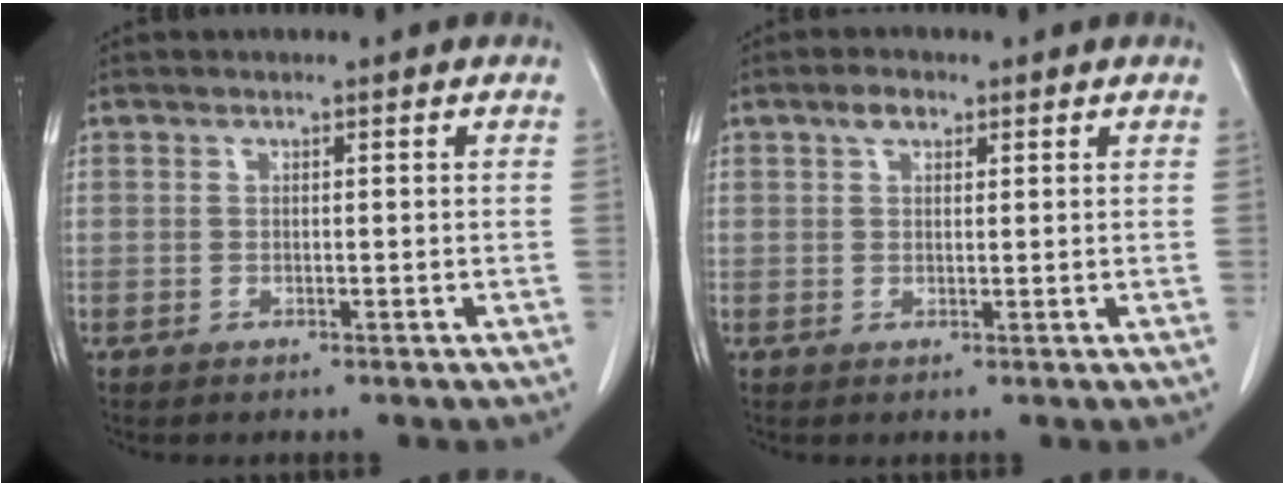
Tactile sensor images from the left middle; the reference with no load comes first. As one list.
[{"total": 2.2, "force": [1.3, 1.2, 1.4], "torque": [-0.029, 0.006, 0.025]}]